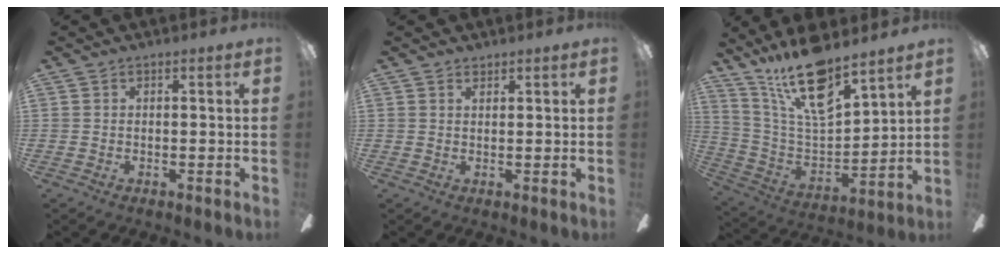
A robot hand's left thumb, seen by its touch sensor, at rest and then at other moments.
{"total": 1.1, "force": [1.0, 0.5, 0.2], "torque": [-0.006, 0.000, 0.019]}
{"total": 18.9, "force": [13.8, 6.1, 11.3], "torque": [-0.219, -0.088, 0.240]}